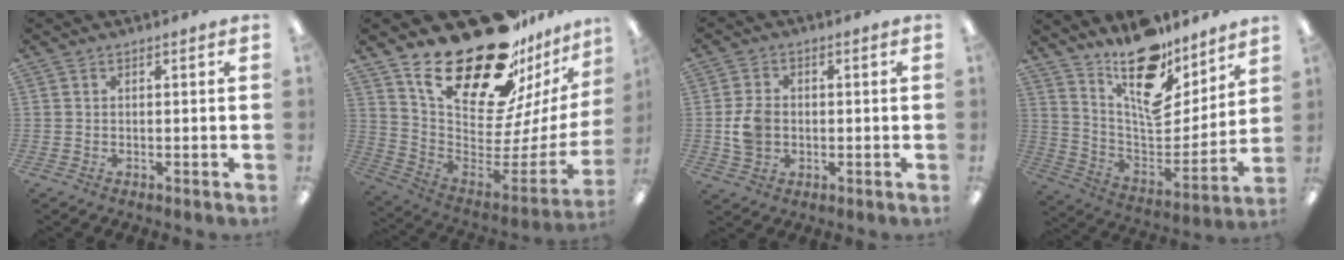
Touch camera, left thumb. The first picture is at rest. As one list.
[{"total": 29.0, "force": [20.1, 12.8, 16.5], "torque": [-0.266, -0.144, 0.369]}, {"total": 6.4, "force": [-0.4, 5.1, 3.8], "torque": [-0.068, 0.002, -0.009]}, {"total": 18.1, "force": [13.4, 7.8, 9.3], "torque": [-0.147, -0.116, 0.238]}]